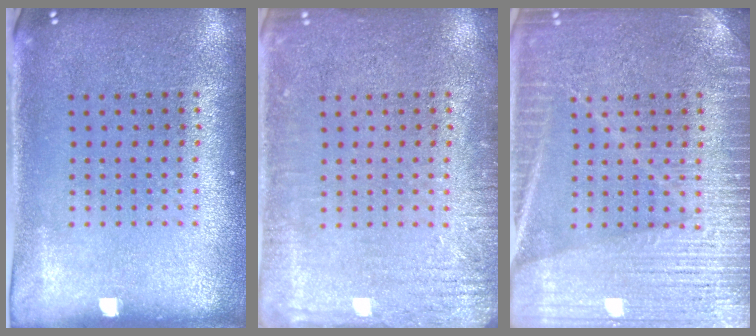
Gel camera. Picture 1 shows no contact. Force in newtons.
{"total": 2.8, "press": 2.8, "slide": 0.4}
{"total": 5.9, "press": 5.9, "slide": 0.9}